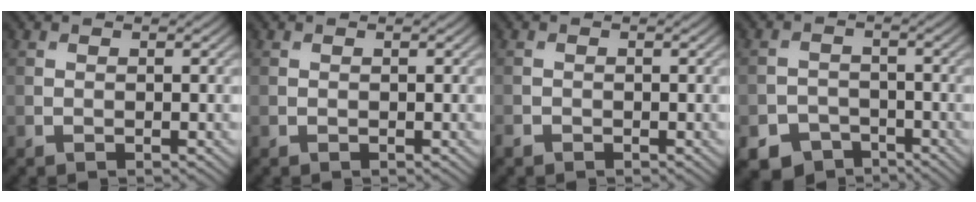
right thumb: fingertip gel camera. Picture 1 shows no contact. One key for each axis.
{"total": 0.0}
{"total": 0.8, "fx": -0.7, "fy": 0.4, "fz": 0.1, "tx": -0.003, "ty": -0.004, "tz": -0.015}
{"total": 5.2, "fx": -3.8, "fy": 3.2, "fz": 1.4, "tx": -0.024, "ty": -0.006, "tz": -0.066}